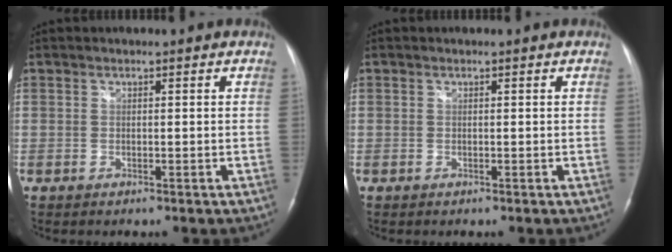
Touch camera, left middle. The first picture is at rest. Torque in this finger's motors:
{"motor_torque": [0.02, -0.01, -0.07, 0.00]}